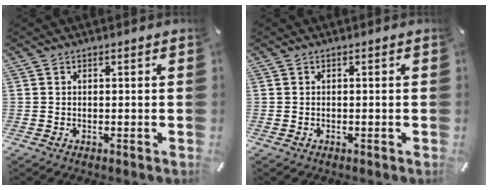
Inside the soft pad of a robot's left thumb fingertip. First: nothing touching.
{"total": 0.0}